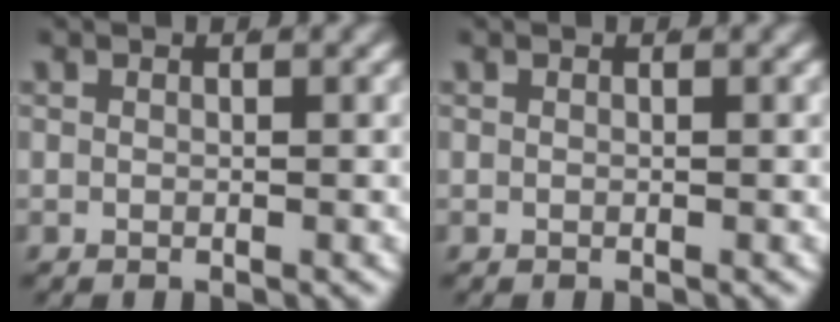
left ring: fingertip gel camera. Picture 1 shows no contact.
{"total": 0.0}